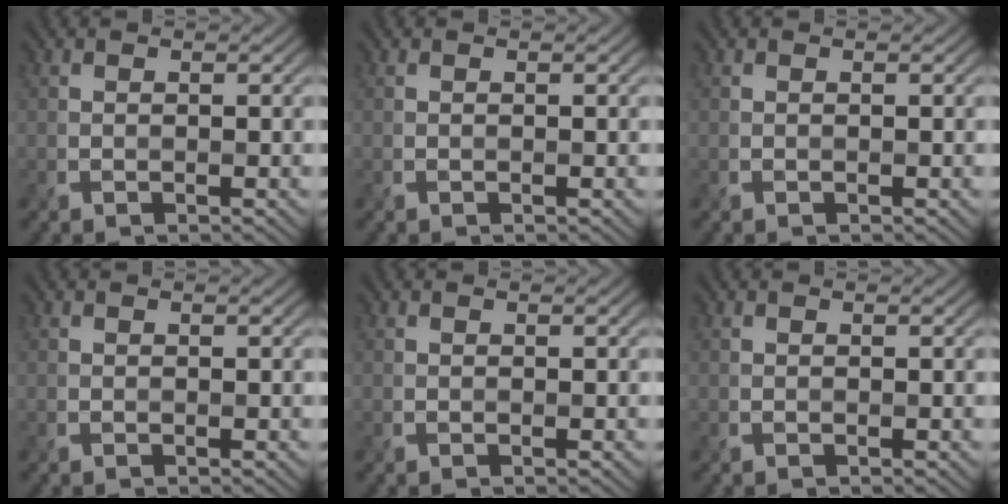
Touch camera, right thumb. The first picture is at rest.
{"total": 0.0}
{"total": 0.0}
{"total": 0.0}
{"total": 0.0}
{"total": 0.0}